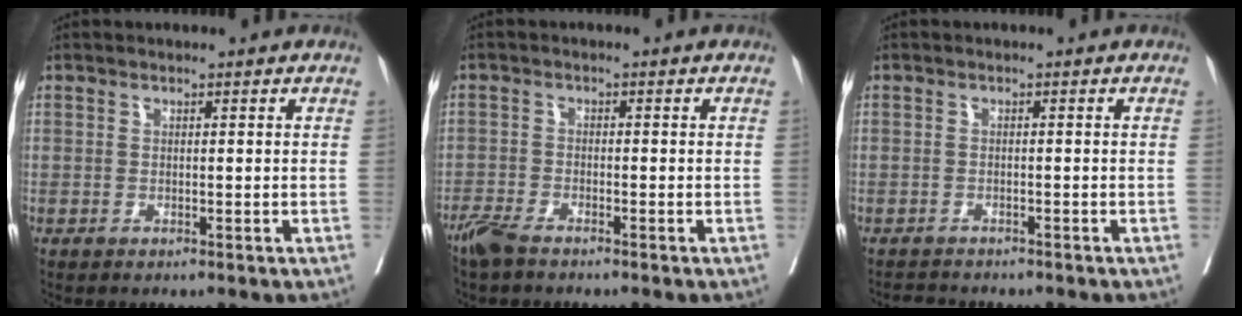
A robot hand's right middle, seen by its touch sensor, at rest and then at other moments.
{"total": 3.4, "force": [-2.9, 0.6, 1.7], "torque": [-0.037, -0.007, -0.058]}
{"total": 2.6, "force": [-2.5, 0.6, 0.3], "torque": [-0.006, -0.009, -0.039]}